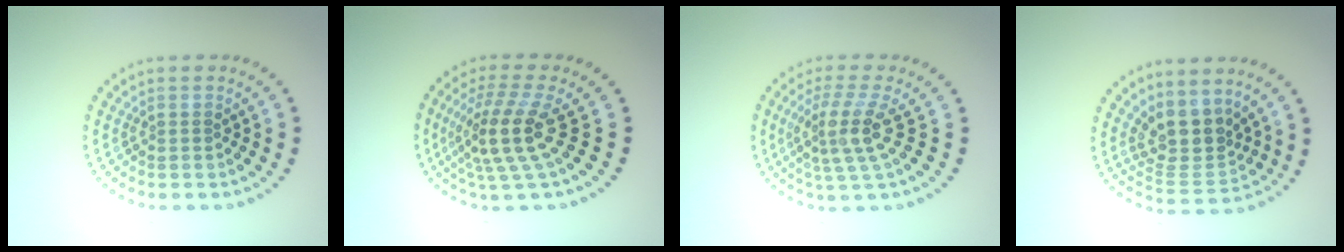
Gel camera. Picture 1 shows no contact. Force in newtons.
{"total": 4.7, "press": 3.7, "slide": 2.8}
{"total": 3.8, "press": 2.8, "slide": 2.6}
{"total": 3.8, "press": 3.0, "slide": 2.3}